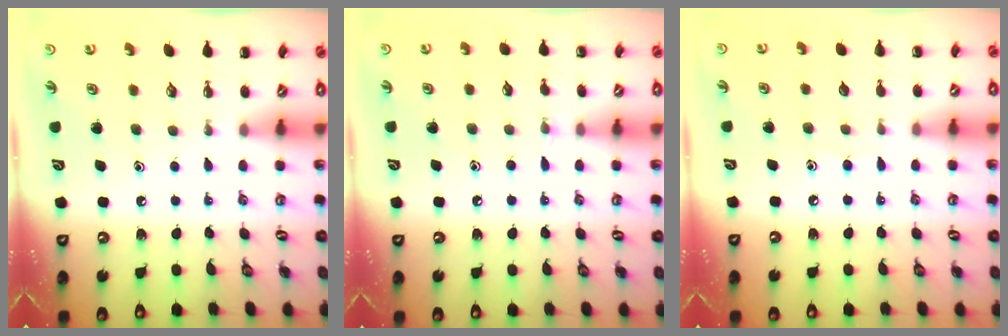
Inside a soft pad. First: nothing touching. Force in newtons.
{"total": 5.7, "press": 5.2, "slide": 2.2}
{"total": 2.5, "press": 2.3, "slide": 1.0}